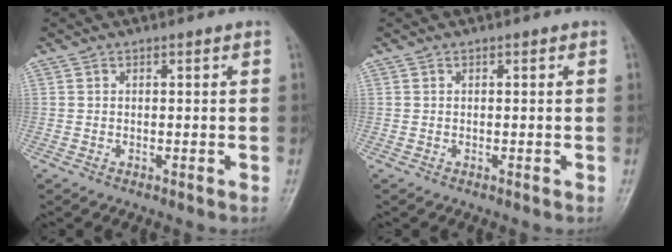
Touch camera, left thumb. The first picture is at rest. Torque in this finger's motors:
{"motor_torque": [0.00, 0.00, 0.02, 0.00, 0.00]}